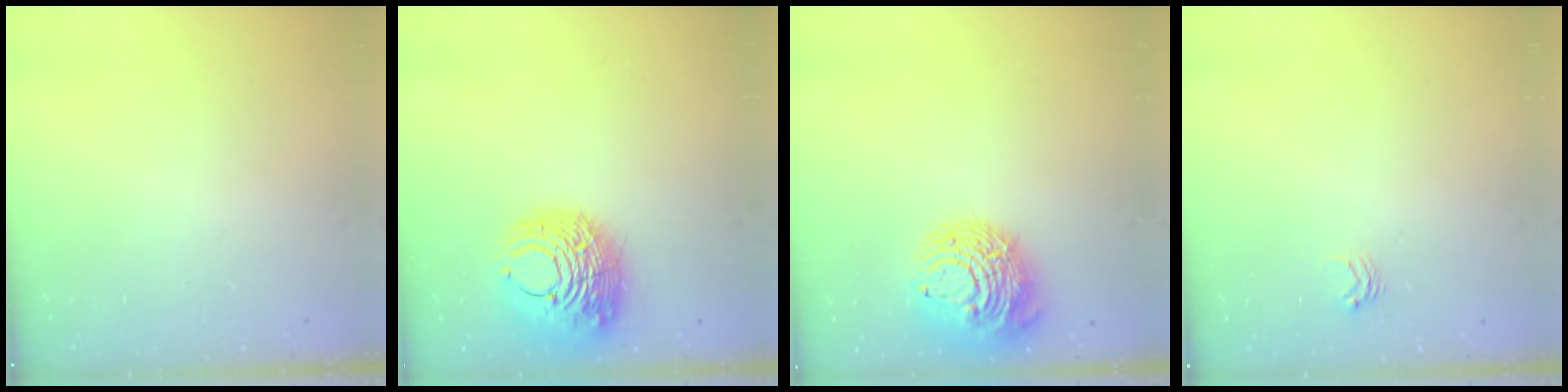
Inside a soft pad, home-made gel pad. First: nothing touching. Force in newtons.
{"total": 13.1, "press": 13.0, "slide": 2.1}
{"total": 13.3, "press": 13.2, "slide": 1.6}
{"total": 2.9, "press": 2.8, "slide": 0.4}